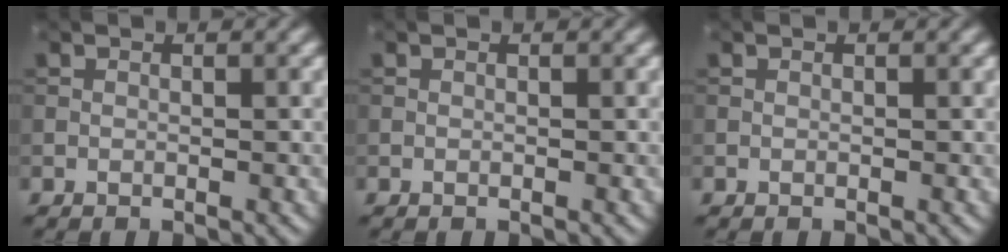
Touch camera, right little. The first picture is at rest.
{"total": 0.0}
{"total": 0.0}